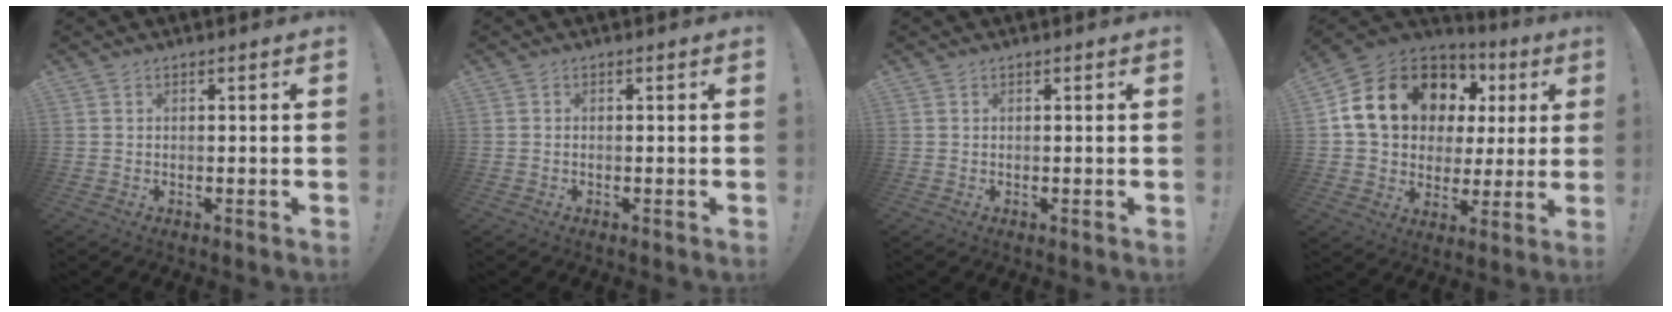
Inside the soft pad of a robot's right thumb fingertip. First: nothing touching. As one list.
[{"total": 0.0}, {"total": 0.0}, {"total": 19.1, "force": [8.0, 13.4, 10.9], "torque": [-0.177, -0.029, 0.168]}]